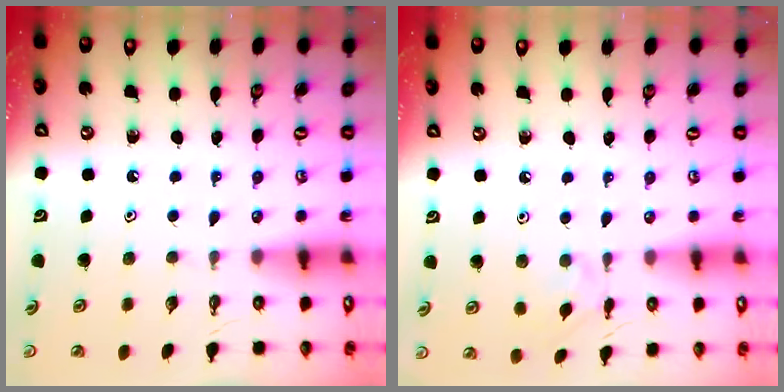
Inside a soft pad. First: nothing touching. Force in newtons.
{"total": 2.1, "press": 2.1, "slide": 0.4}